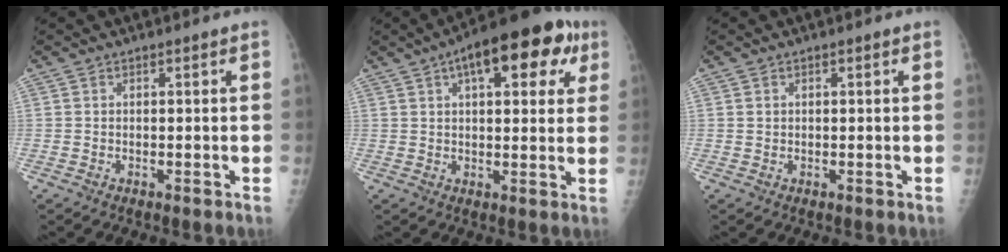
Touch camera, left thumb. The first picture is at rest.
{"total": 17.0, "force": [7.6, 7.4, 13.3], "torque": [-0.153, 0.013, 0.100]}
{"total": 0.6, "force": [0.1, 0.6, 0.0], "torque": [0.006, 0.001, 0.003]}